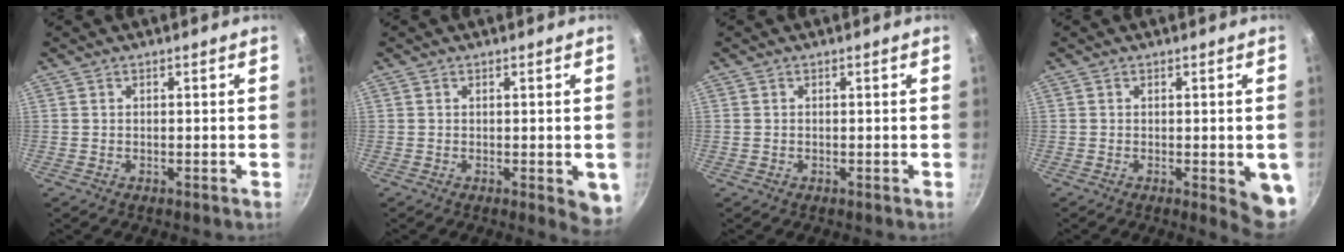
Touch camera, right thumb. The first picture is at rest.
{"total": 4.6, "force": [-0.8, 1.6, 4.2], "torque": [-0.037, -0.006, -0.009]}
{"total": 0.0}
{"total": 6.5, "force": [-1.2, 1.8, 6.2], "torque": [-0.059, -0.006, -0.012]}